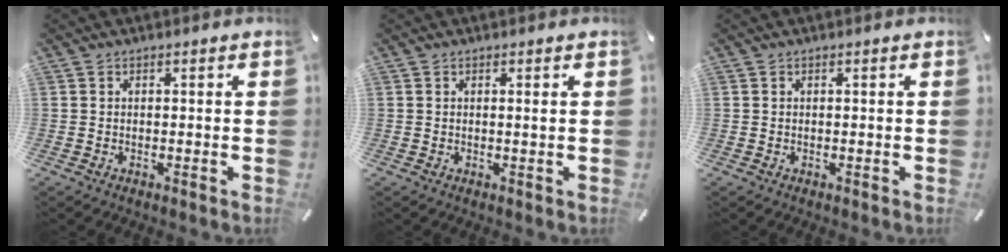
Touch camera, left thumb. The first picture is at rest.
{"total": 0.6, "force": [0.1, -0.1, 0.6], "torque": [-0.010, -0.002, 0.002]}
{"total": 0.0}